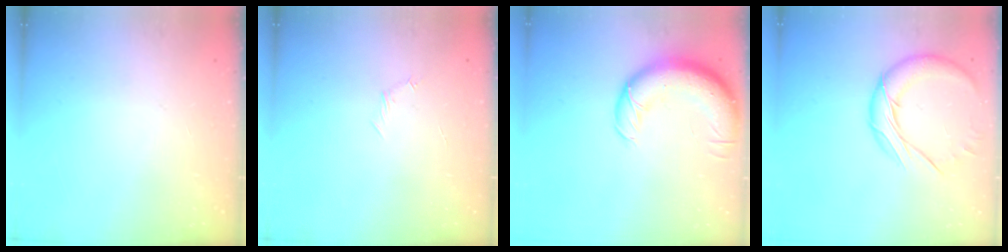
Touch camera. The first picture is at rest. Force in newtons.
{"total": 3.9, "press": 3.7, "slide": 1.0}
{"total": 14.5, "press": 14.1, "slide": 3.5}
{"total": 13.3, "press": 13.2, "slide": 1.0}